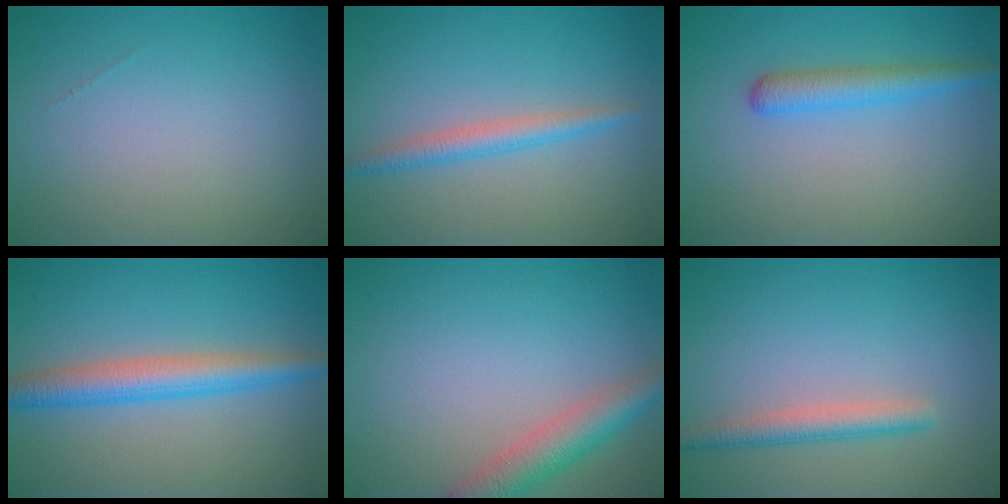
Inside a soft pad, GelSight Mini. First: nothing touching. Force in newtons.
{"total": 2.3, "press": 2.3, "slide": 0.1}
{"total": 2.8, "press": 2.8, "slide": 0.1}
{"total": 4.4, "press": 4.4, "slide": 0.1}
{"total": 4.3, "press": 4.3, "slide": 0.4}
{"total": 2.6, "press": 2.6, "slide": 0.1}